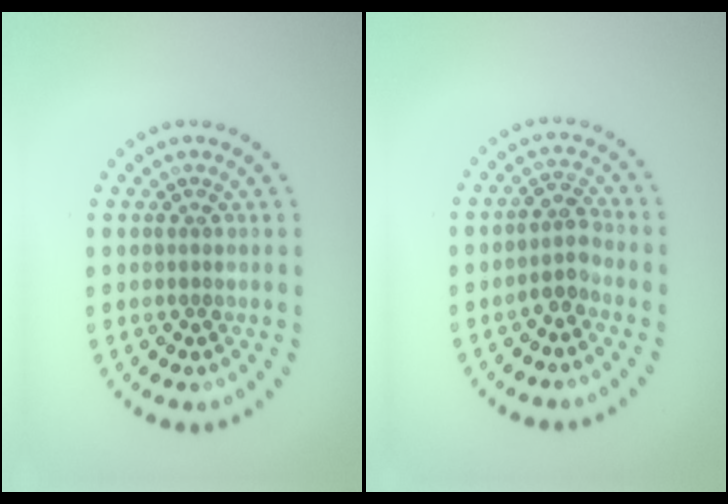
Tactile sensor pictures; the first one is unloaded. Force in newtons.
{"total": 2.1, "press": 1.8, "slide": 1.2}